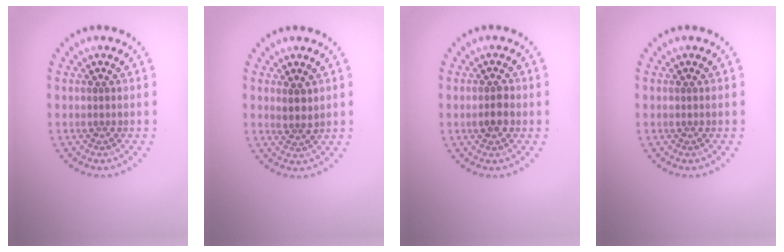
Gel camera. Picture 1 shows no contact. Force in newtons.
{"total": 1.5, "press": 1.3, "slide": 0.8}
{"total": 1.6, "press": 1.6, "slide": 0.2}
{"total": 0.0}